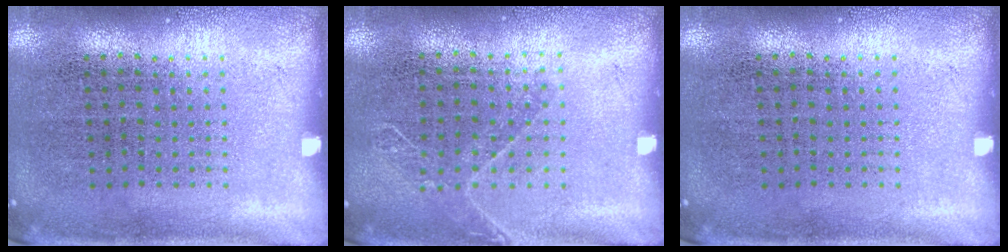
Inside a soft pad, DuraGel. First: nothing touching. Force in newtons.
{"total": 1.0, "press": 0.9, "slide": 0.3}
{"total": 0.0}